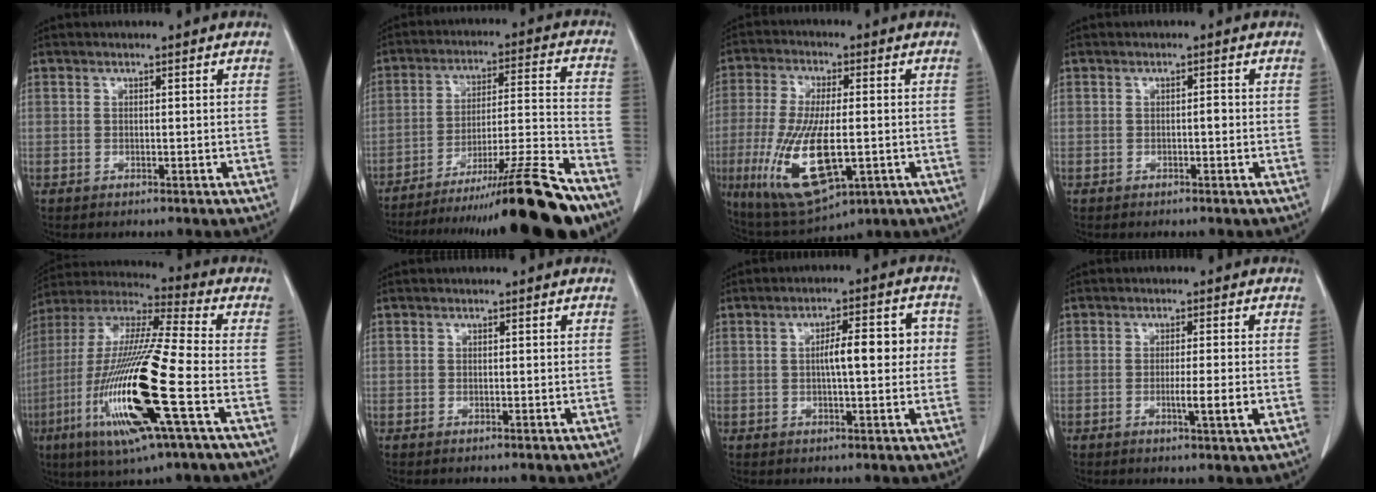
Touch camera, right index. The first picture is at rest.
{"total": 22.9, "force": [-18.8, -1.0, 13.0], "torque": [-0.153, -0.011, -0.295]}
{"total": 14.8, "force": [-3.4, 4.6, 13.6], "torque": [-0.276, -0.020, -0.046]}
{"total": 0.8, "force": [-0.2, 0.2, 0.7], "torque": [-0.010, 0.003, -0.003]}
{"total": 21.8, "force": [-6.8, 1.2, 20.7], "torque": [-0.447, -0.034, -0.132]}
{"total": 0.0}
{"total": 7.4, "force": [0.4, 1.8, 7.1], "torque": [-0.107, 0.026, 0.007]}
{"total": 4.2, "force": [-1.1, -0.3, 4.0], "torque": [-0.063, -0.008, -0.016]}